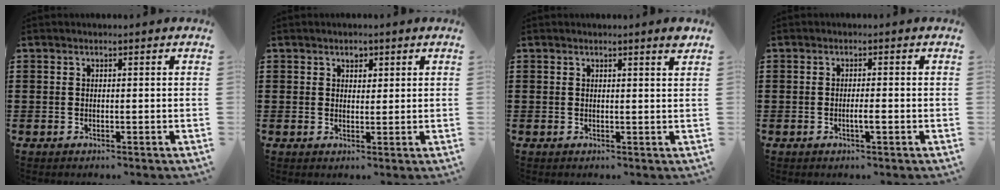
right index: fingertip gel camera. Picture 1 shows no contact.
{"total": 1.9, "force": [1.1, 1.3, 0.7], "torque": [-0.011, 0.004, 0.019]}
{"total": 1.5, "force": [1.2, -0.1, 0.9], "torque": [-0.011, -0.005, 0.019]}
{"total": 1.8, "force": [-0.7, 0.1, 1.6], "torque": [-0.029, -0.001, -0.013]}